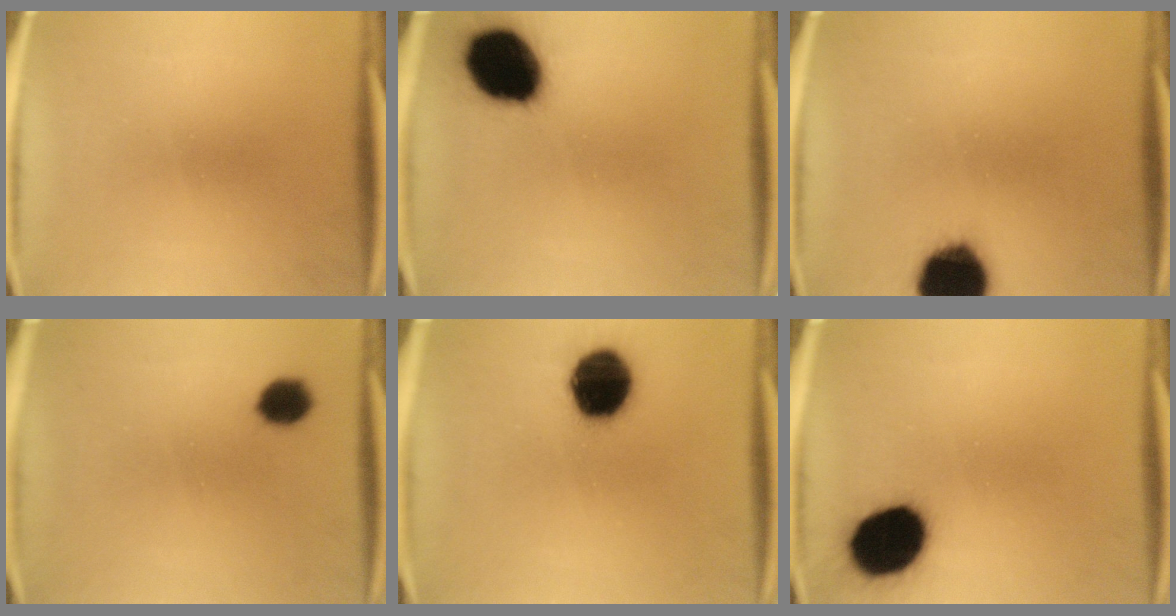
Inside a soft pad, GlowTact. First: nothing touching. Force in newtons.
{"total": 18.1}
{"total": 16.4}
{"total": 4.8}
{"total": 15.8}
{"total": 16.5}